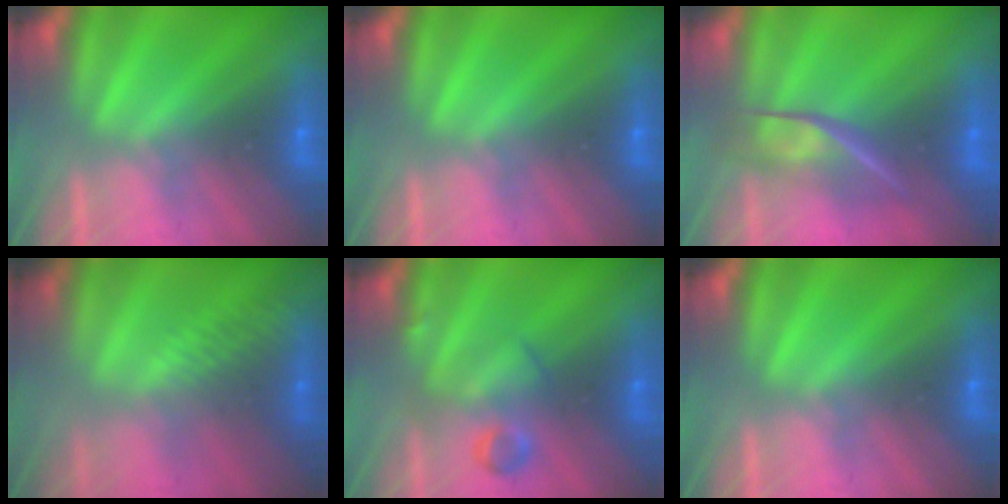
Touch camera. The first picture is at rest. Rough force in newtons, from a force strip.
{"total": 0.0}
{"total": 2.3}
{"total": 2.9}
{"total": 2.8}
{"total": 0.0}